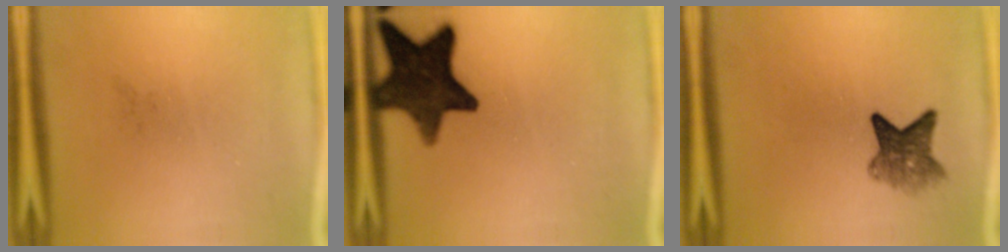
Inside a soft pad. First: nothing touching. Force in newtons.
{"total": 14.4}
{"total": 5.2}